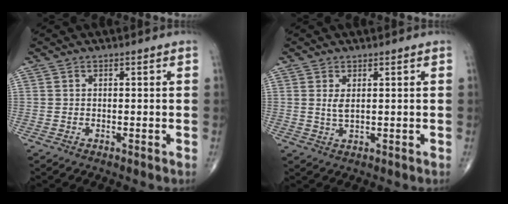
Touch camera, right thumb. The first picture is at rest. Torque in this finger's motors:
{"motor_torque": [-0.76, 0.07, -0.22, -0.02, 0.00]}